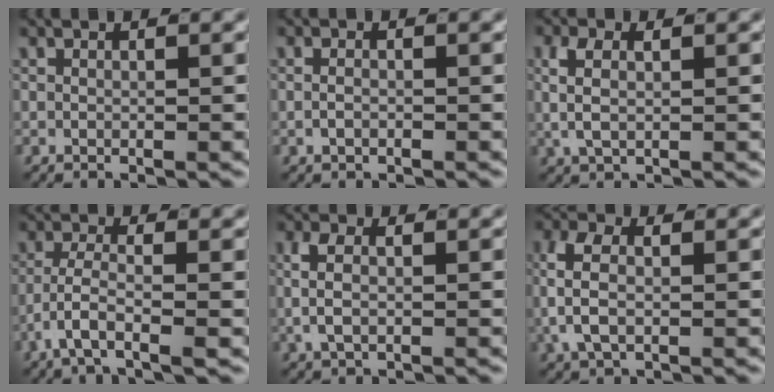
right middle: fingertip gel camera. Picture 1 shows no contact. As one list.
[{"total": 1.1, "force": [-0.5, 0.3, 0.9], "torque": [-0.017, -0.005, -0.005]}, {"total": 3.3, "force": [0.6, 2.0, 2.5], "torque": [-0.059, -0.002, 0.013]}, {"total": 3.9, "force": [-2.0, 0.8, 3.2], "torque": [-0.073, -0.012, -0.033]}, {"total": 3.1, "force": [0.1, 1.7, 2.6], "torque": [-0.055, -0.002, 0.000]}, {"total": 4.6, "force": [0.2, 2.7, 3.6], "torque": [-0.093, -0.007, 0.008]}]